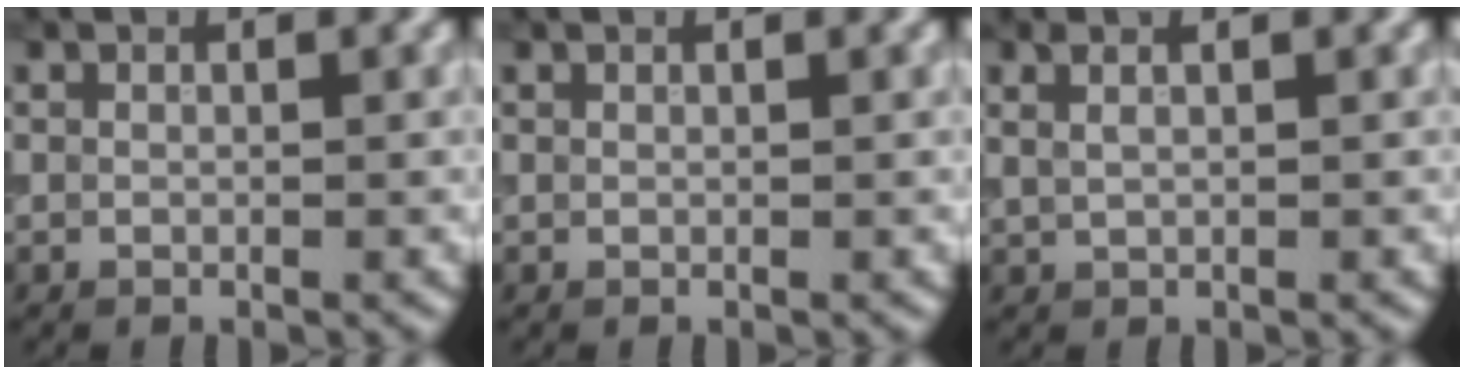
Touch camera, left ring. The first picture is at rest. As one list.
[{"total": 0.0}, {"total": 1.7, "force": [0.9, 0.5, 1.3], "torque": [-0.026, 0.000, 0.016]}]